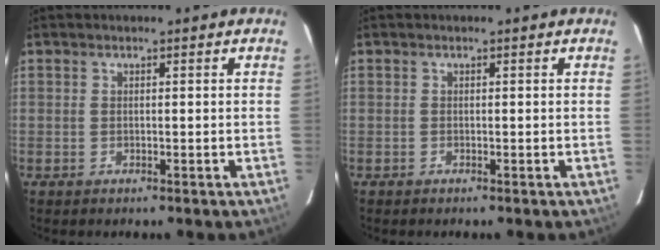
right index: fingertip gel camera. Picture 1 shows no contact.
{"total": 0.0}